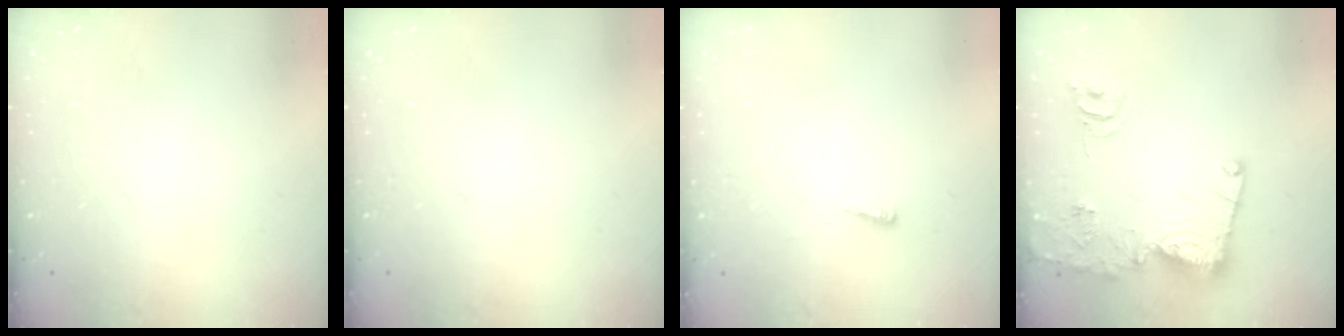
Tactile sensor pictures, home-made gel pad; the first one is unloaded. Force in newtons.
{"total": 0.0}
{"total": 3.1, "press": 3.0, "slide": 0.9}
{"total": 18.1, "press": 18.0, "slide": 2.0}